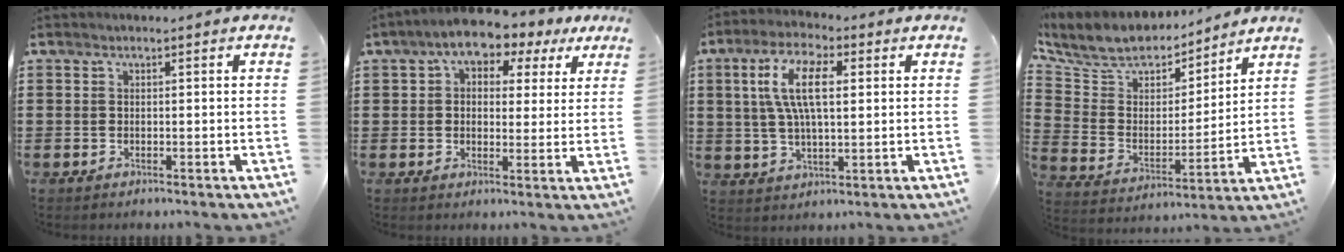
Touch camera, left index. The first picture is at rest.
{"total": 5.7, "force": [4.0, 2.8, 2.9], "torque": [-0.063, -0.009, 0.064]}
{"total": 9.6, "force": [2.2, 4.0, 8.5], "torque": [-0.181, 0.011, 0.032]}
{"total": 8.0, "force": [7.1, 3.3, 1.6], "torque": [-0.076, -0.047, 0.126]}